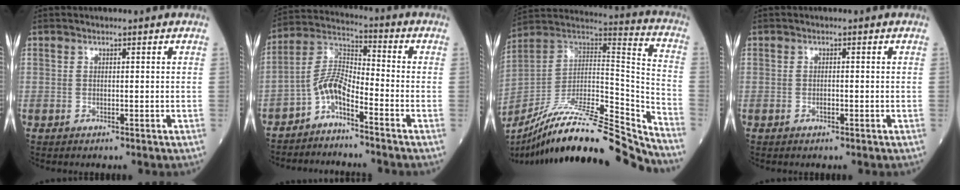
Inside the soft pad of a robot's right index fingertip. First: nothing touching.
{"total": 6.2, "force": [-4.3, 1.5, 4.2], "torque": [-0.091, 0.015, -0.091]}
{"total": 27.4, "force": [-23.9, 1.3, 13.4], "torque": [-0.191, -0.009, -0.385]}
{"total": 0.7, "force": [-0.3, 0.2, 0.6], "torque": [-0.015, -0.001, -0.003]}